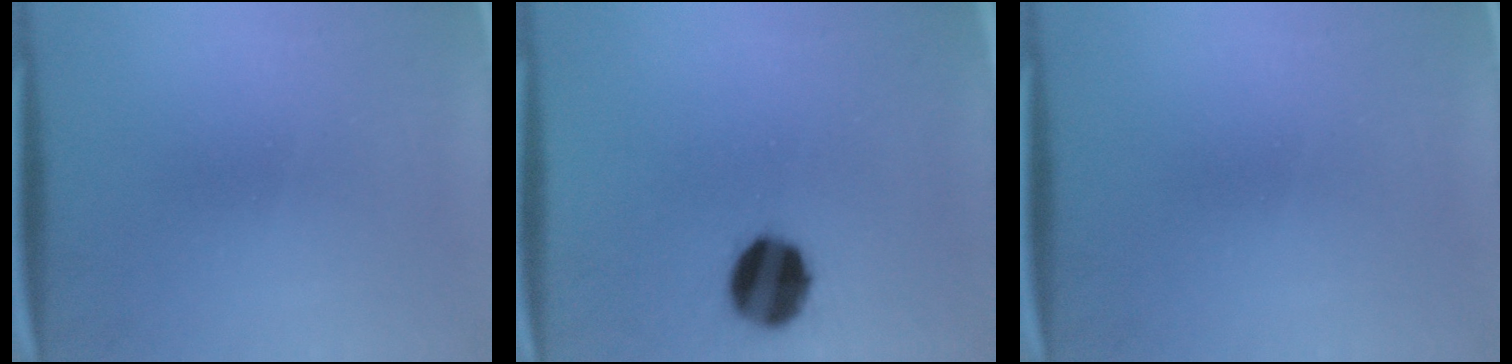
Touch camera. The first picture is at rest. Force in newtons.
{"total": 13.1}
{"total": 0.0}